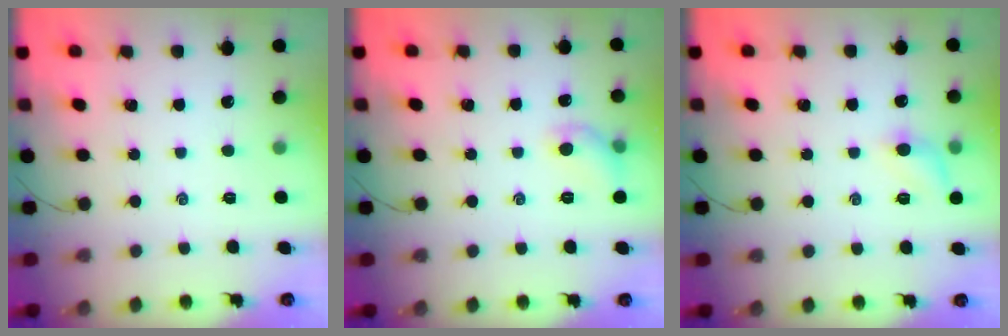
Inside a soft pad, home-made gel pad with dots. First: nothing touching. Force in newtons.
{"total": 6.6, "press": 6.5, "slide": 1.2}
{"total": 7.8, "press": 7.7, "slide": 1.5}